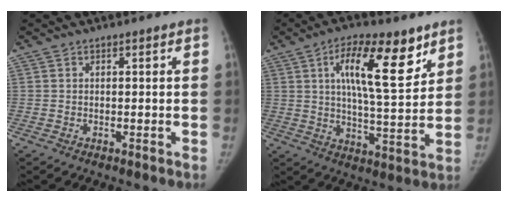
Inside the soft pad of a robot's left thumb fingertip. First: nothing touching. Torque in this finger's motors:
{"motor_torque": [0.20, 0.31, 1.63, -0.22, 0.39]}